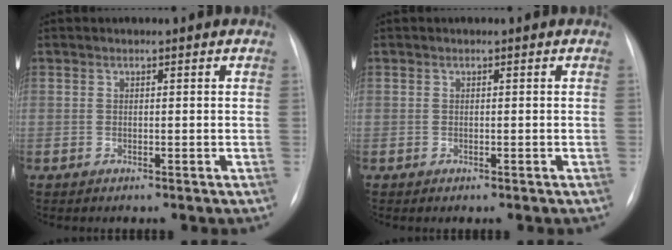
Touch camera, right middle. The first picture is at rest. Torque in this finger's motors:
{"motor_torque": [-0.20, -0.01, 0.02, 0.01]}